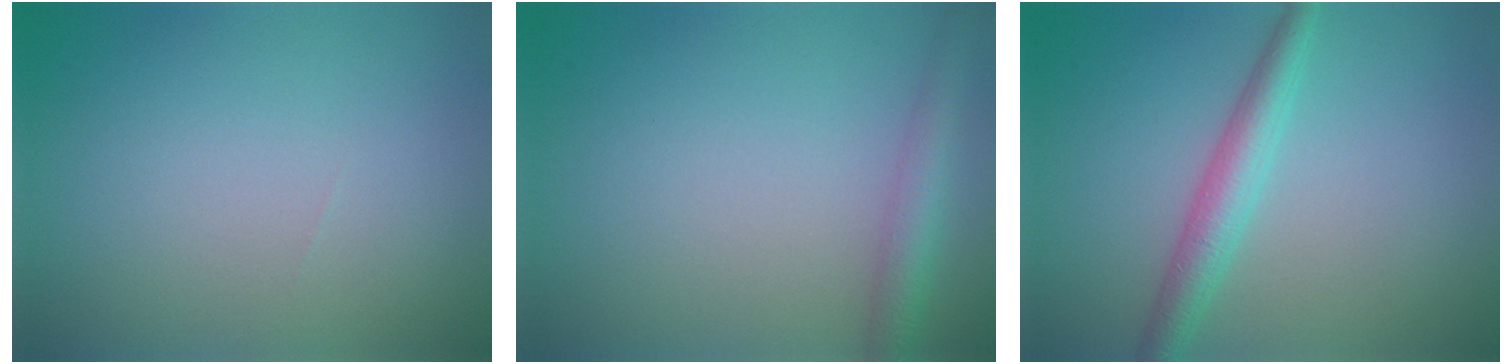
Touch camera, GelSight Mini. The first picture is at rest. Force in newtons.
{"total": 2.9, "press": 2.9, "slide": 0.1}
{"total": 3.3, "press": 3.3, "slide": 0.2}